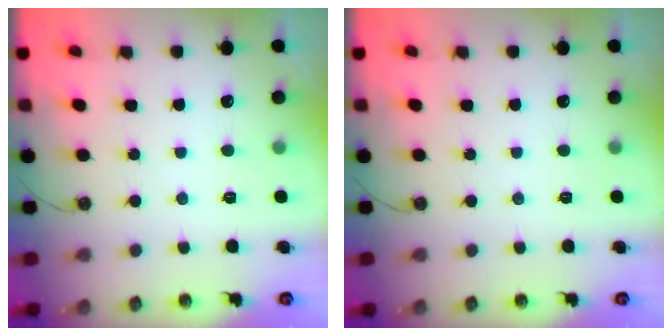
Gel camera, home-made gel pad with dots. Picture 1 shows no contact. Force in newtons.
{"total": 0.0}